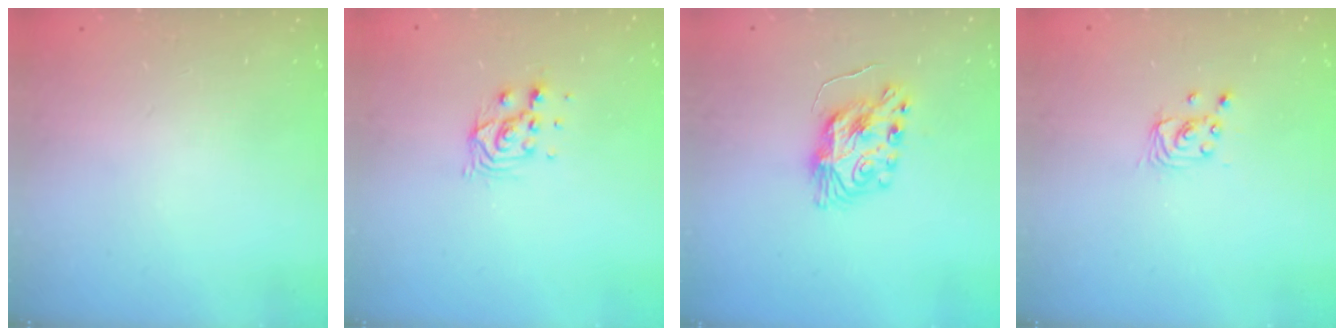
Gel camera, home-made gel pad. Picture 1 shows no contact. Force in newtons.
{"total": 6.8, "press": 6.8, "slide": 0.5}
{"total": 8.6, "press": 8.6, "slide": 0.5}
{"total": 2.4, "press": 2.4, "slide": 0.2}